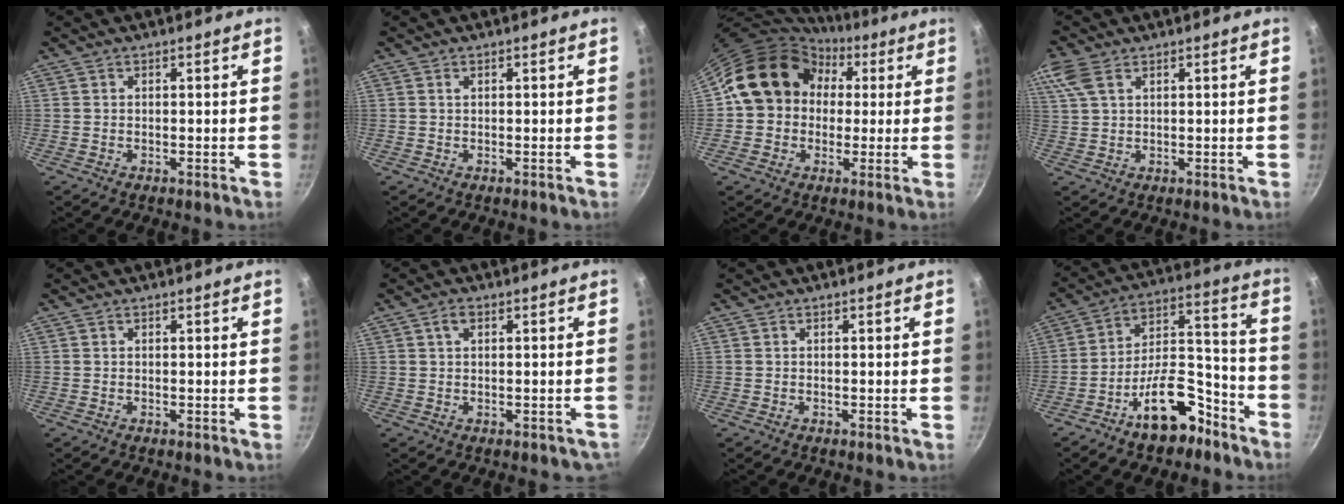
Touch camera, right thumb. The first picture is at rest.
{"total": 0.0}
{"total": 16.1, "force": [2.9, 13.7, 7.9], "torque": [-0.103, 0.037, 0.037]}
{"total": 7.1, "force": [3.7, 4.0, 4.5], "torque": [-0.106, 0.018, 0.075]}
{"total": 0.0}
{"total": 2.6, "force": [0.2, 1.9, 1.8], "torque": [-0.008, 0.012, 0.013]}
{"total": 0.0}
{"total": 15.3, "force": [-9.3, 7.6, 9.4], "torque": [-0.107, 0.105, -0.143]}